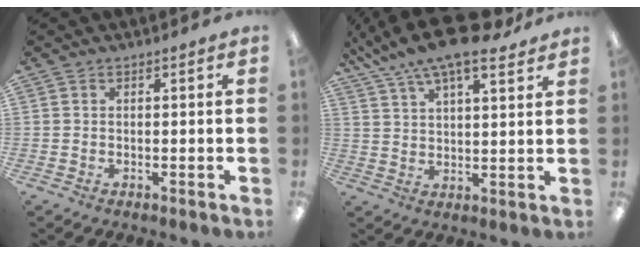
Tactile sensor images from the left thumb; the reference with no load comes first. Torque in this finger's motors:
{"motor_torque": [1.49, -0.61, 1.44, -1.33, 0.14]}